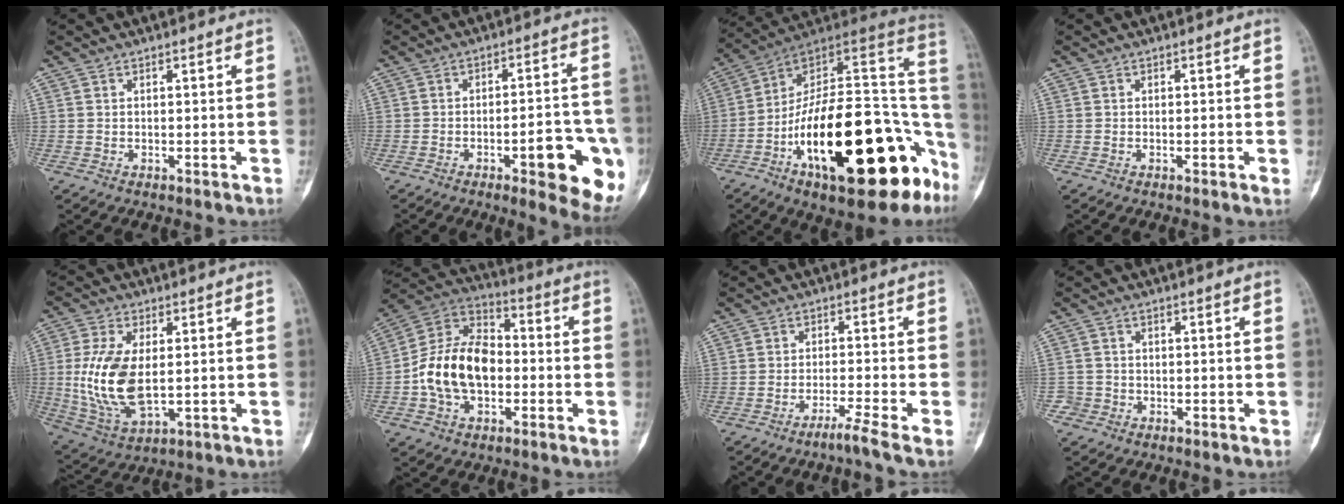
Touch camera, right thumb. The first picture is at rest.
{"total": 14.4, "force": [-5.3, 4.4, 12.7], "torque": [-0.133, 0.021, -0.060]}
{"total": 32.0, "force": [-11.3, 13.3, 26.8], "torque": [-0.315, 0.072, -0.172]}
{"total": 1.0, "force": [-0.2, 0.2, 1.0], "torque": [-0.016, -0.002, -0.002]}
{"total": 15.2, "force": [0.7, 8.0, 12.8], "torque": [-0.267, -0.013, 0.028]}
{"total": 16.3, "force": [-2.2, 10.9, 11.8], "torque": [-0.200, 0.036, -0.044]}
{"total": 3.4, "force": [-2.5, -1.2, 1.9], "torque": [-0.048, 0.006, -0.053]}
{"total": 1.9, "force": [-0.8, 1.7, -0.4], "torque": [0.019, 0.009, -0.022]}